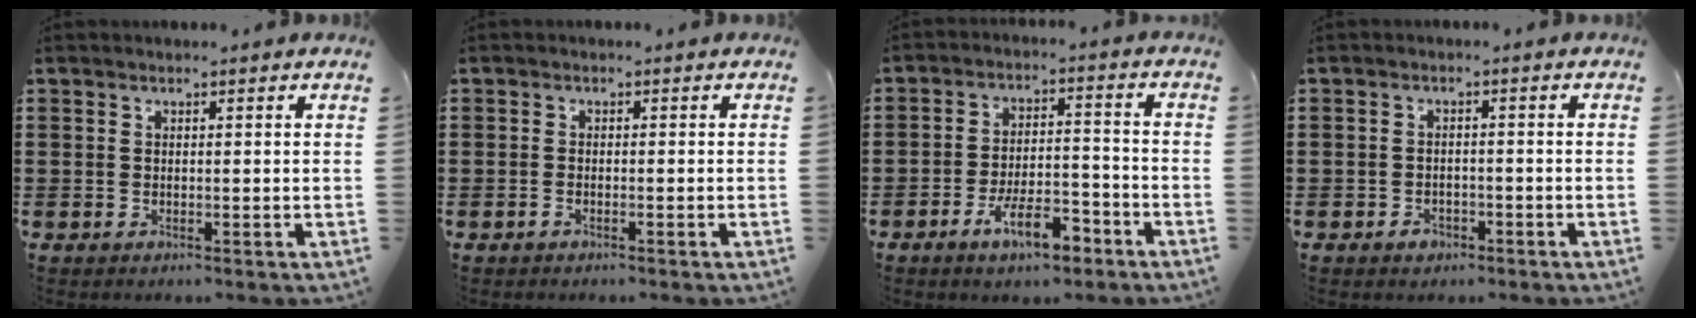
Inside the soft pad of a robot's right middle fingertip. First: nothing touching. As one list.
[{"total": 0.7, "force": [-0.5, 0.1, 0.5], "torque": [-0.010, -0.003, -0.009]}, {"total": 8.0, "force": [-5.2, 2.7, 5.5], "torque": [-0.096, 0.009, -0.092]}, {"total": 1.6, "force": [-1.1, 1.0, 0.5], "torque": [-0.013, 0.000, -0.024]}]